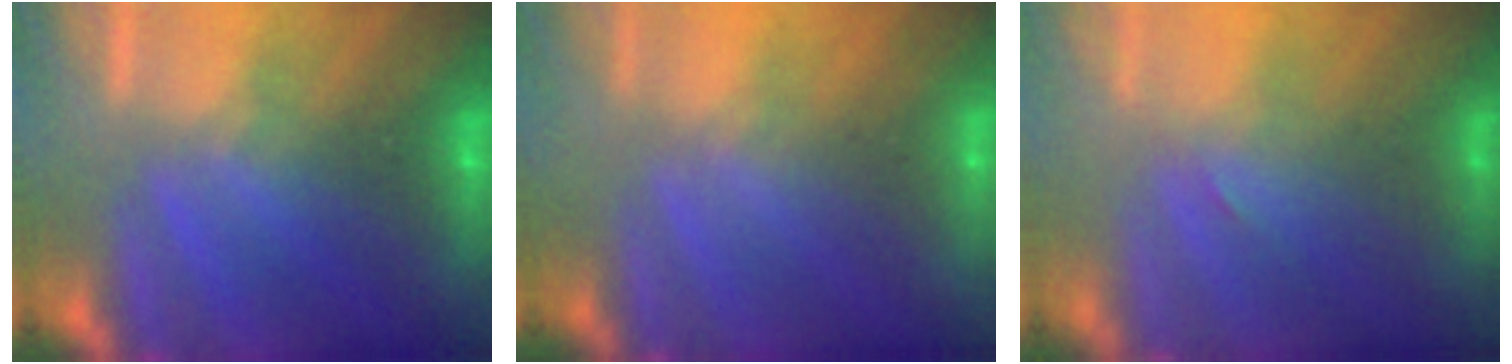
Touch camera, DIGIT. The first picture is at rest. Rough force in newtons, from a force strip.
{"total": 2.4}
{"total": 1.1}